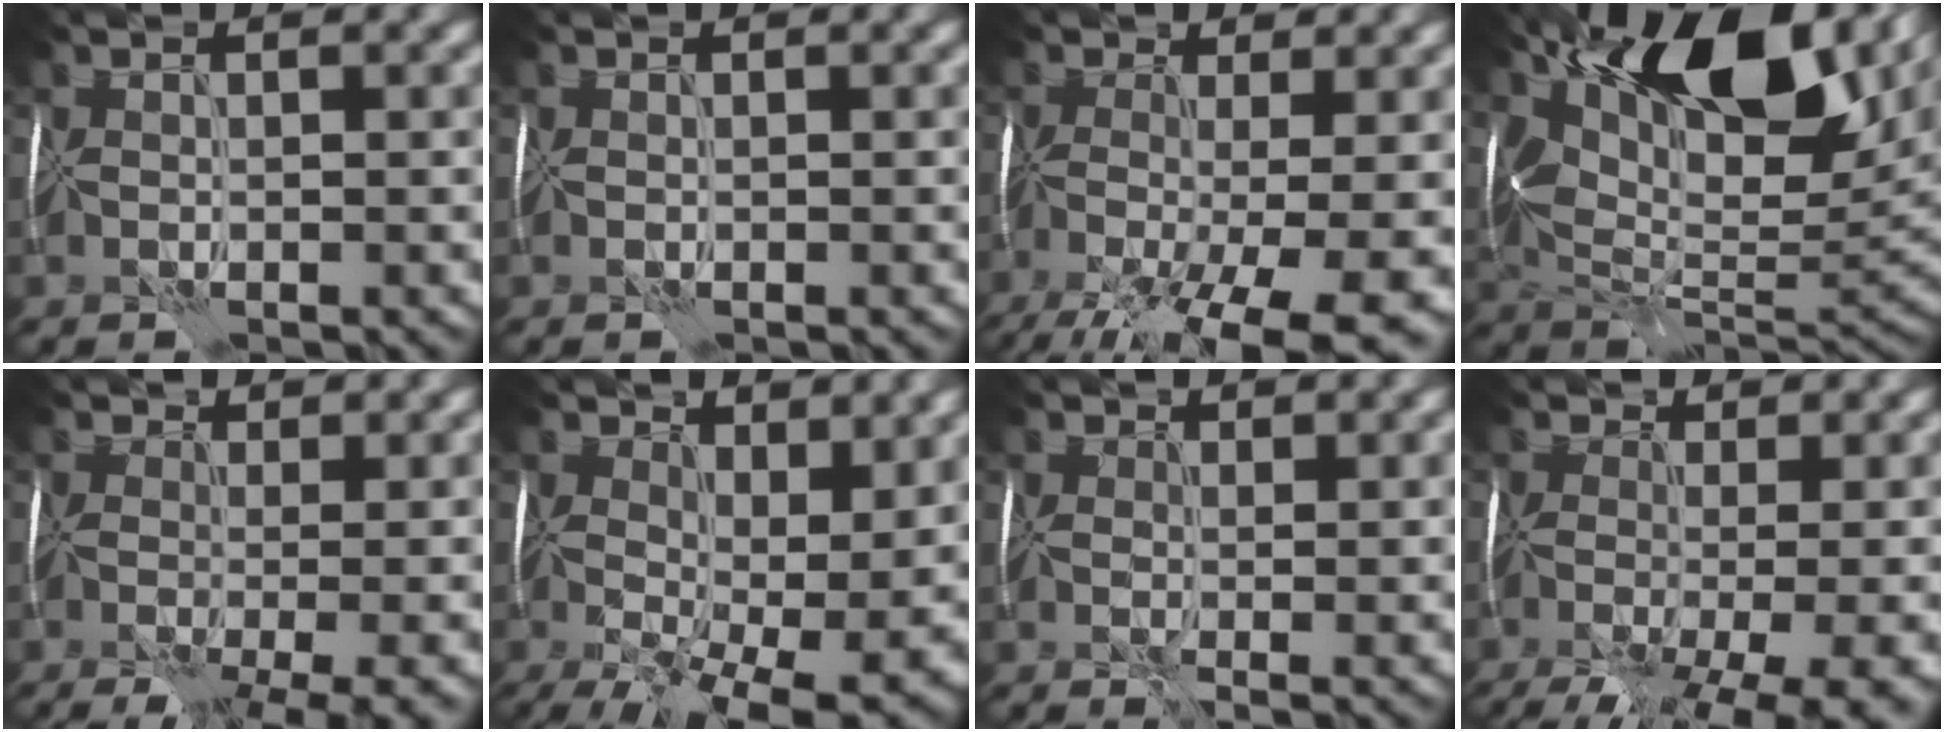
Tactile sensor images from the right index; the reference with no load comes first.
{"total": 0.0}
{"total": 14.5, "force": [-8.0, 5.7, 10.7], "torque": [-0.195, -0.025, -0.088]}
{"total": 16.0, "force": [6.9, 7.5, 12.4], "torque": [-0.224, 0.017, 0.117]}
{"total": 9.8, "force": [-1.8, 4.9, 8.3], "torque": [-0.133, -0.005, 0.001]}
{"total": 15.2, "force": [0.2, 8.4, 12.6], "torque": [-0.199, -0.027, 0.038]}
{"total": 3.2, "force": [1.5, 1.8, 2.2], "torque": [-0.041, 0.005, 0.019]}
{"total": 14.2, "force": [-6.1, 6.4, 11.0], "torque": [-0.178, -0.011, -0.040]}